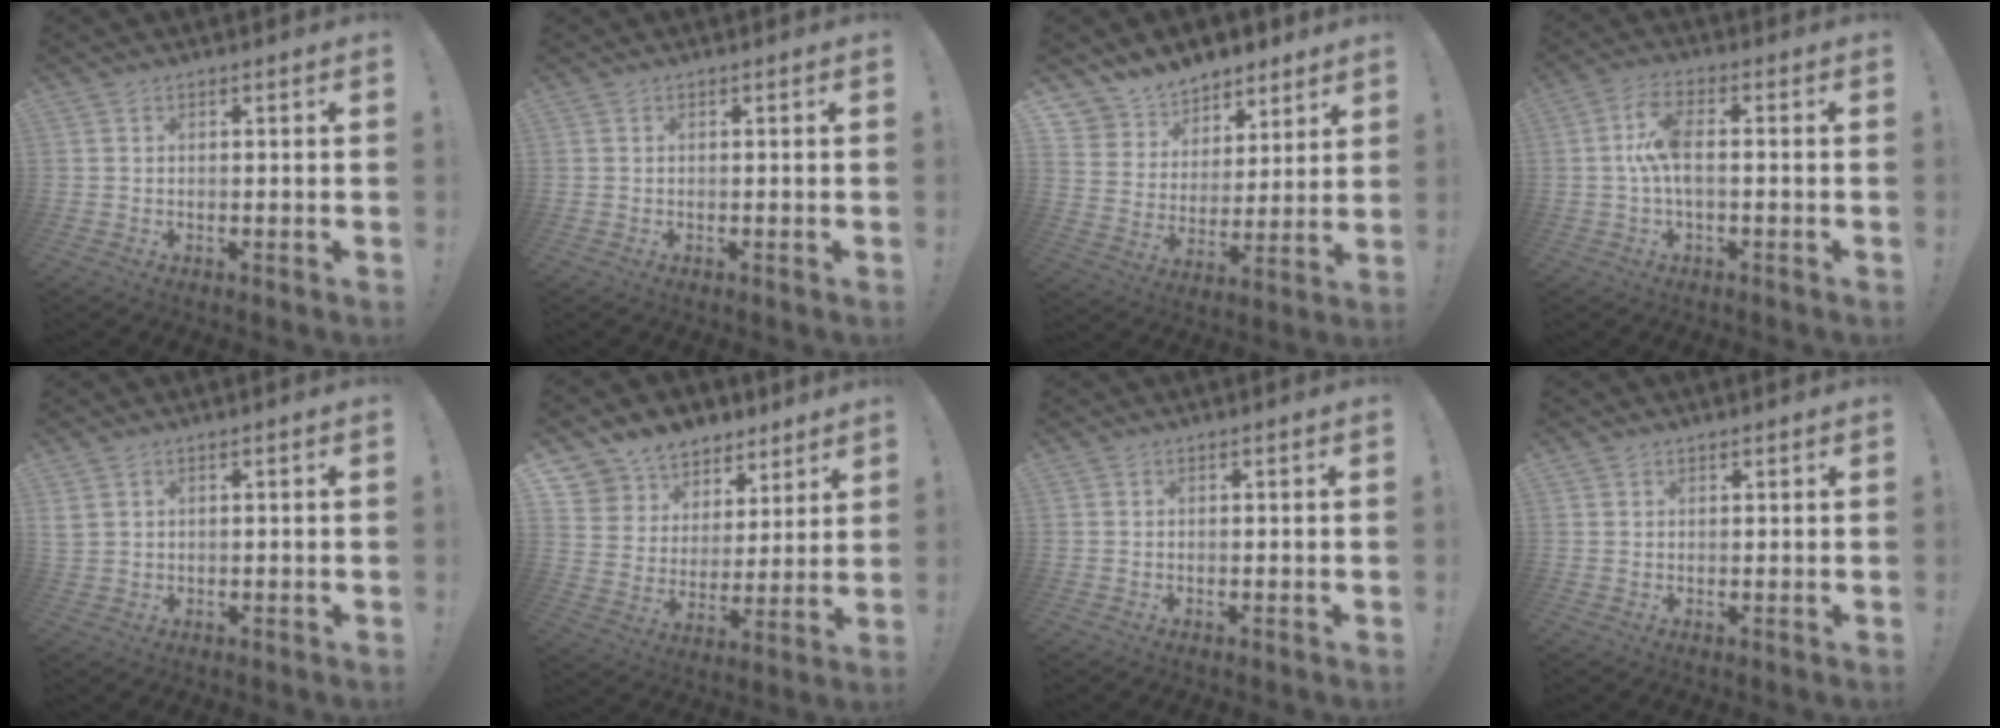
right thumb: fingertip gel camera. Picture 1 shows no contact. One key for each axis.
{"total": 0.0}
{"total": 9.0, "fx": 7.5, "fy": 4.9, "fz": -0.2, "tx": -0.011, "ty": -0.073, "tz": 0.146}
{"total": 8.4, "fx": 0.0, "fy": 3.0, "fz": 7.9, "tx": -0.155, "ty": 0.001, "tz": 0.002}
{"total": 2.2, "fx": 1.1, "fy": 1.6, "fz": 1.0, "tx": -0.021, "ty": 0.003, "tz": 0.023}
{"total": 8.5, "fx": 5.8, "fy": 6.1, "fz": 0.6, "tx": -0.019, "ty": -0.058, "tz": 0.115}
{"total": 0.0}
{"total": 0.8, "fx": 0.6, "fy": 0.4, "fz": 0.0, "tx": 0.002, "ty": -0.002, "tz": 0.013}